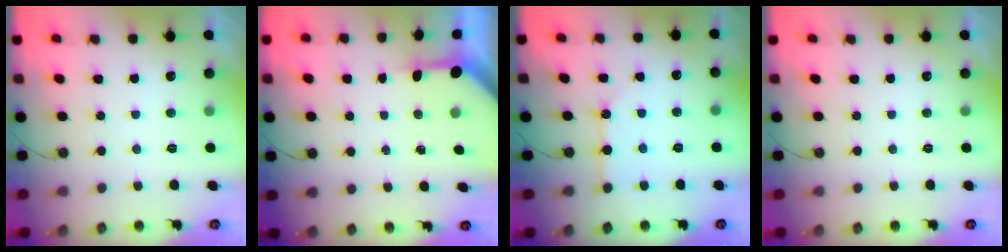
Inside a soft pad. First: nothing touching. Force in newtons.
{"total": 3.2, "press": 3.2, "slide": 0.3}
{"total": 3.6, "press": 3.6, "slide": 0.2}
{"total": 0.0}